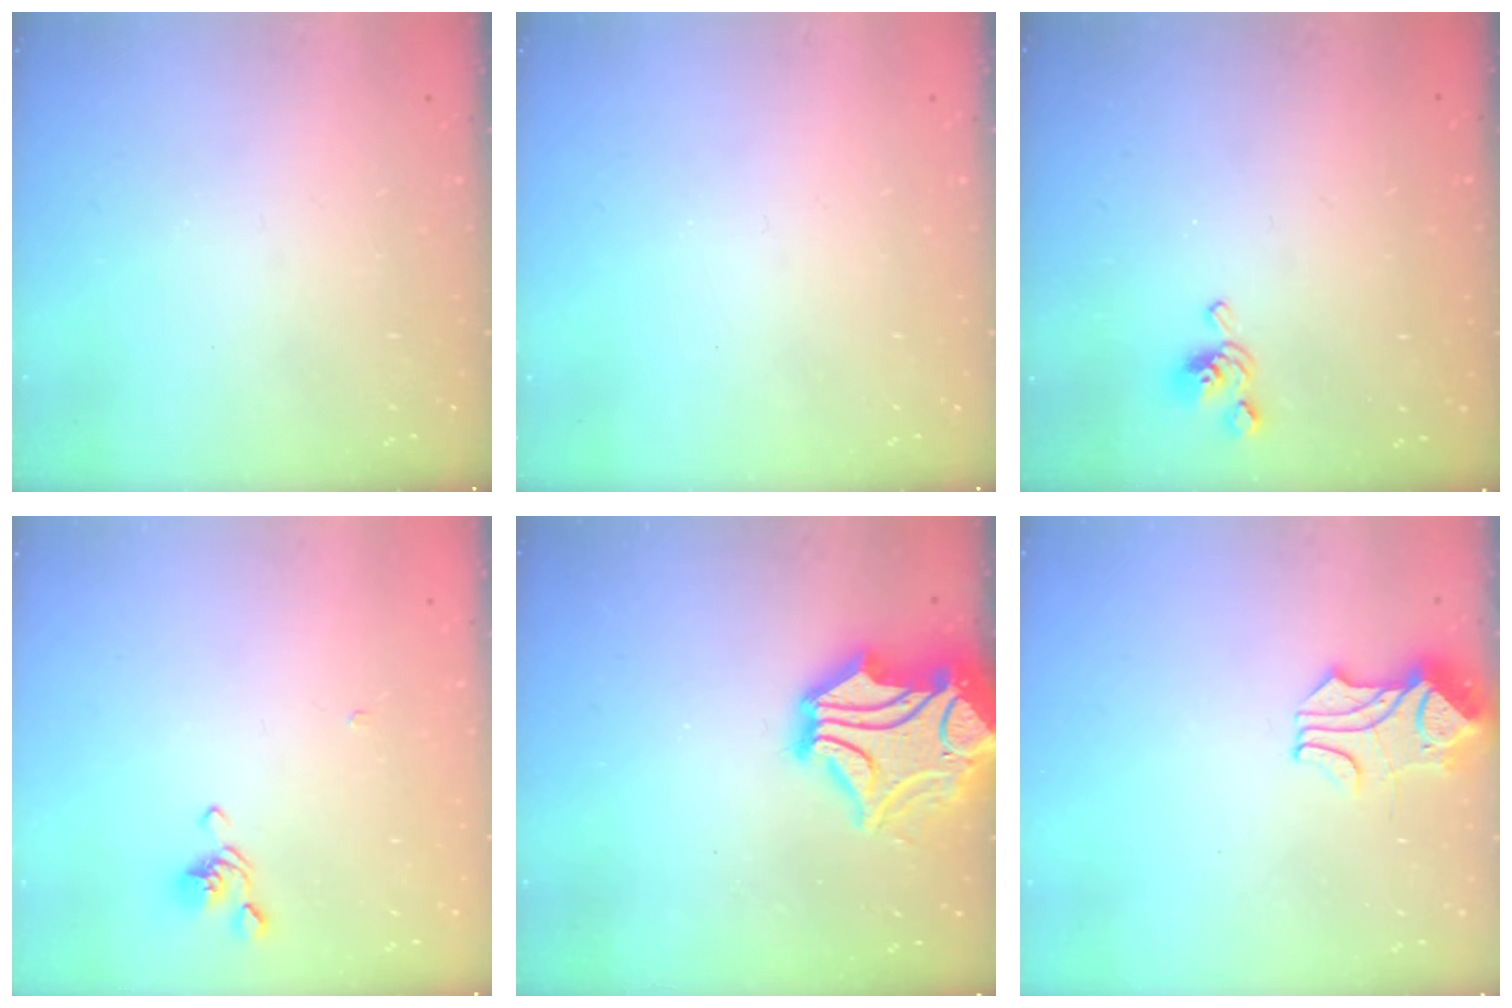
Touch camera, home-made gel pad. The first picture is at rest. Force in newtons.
{"total": 0.0}
{"total": 4.1, "press": 4.0, "slide": 0.6}
{"total": 0.8, "press": 0.5, "slide": 0.6}
{"total": 8.9, "press": 8.6, "slide": 2.0}
{"total": 1.7, "press": 1.3, "slide": 1.1}